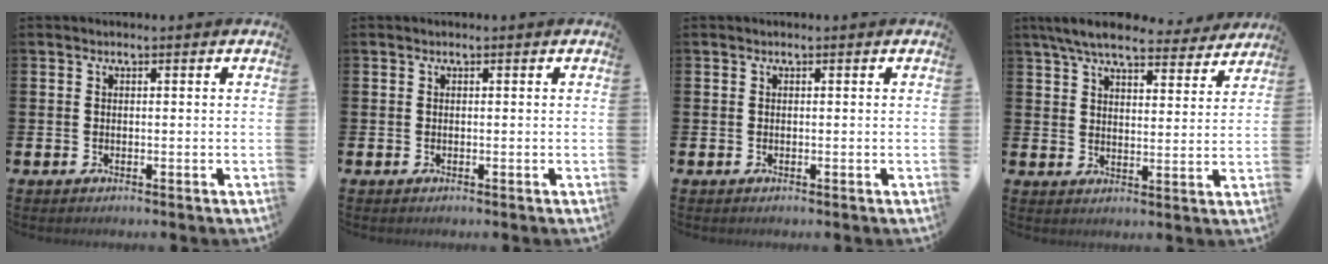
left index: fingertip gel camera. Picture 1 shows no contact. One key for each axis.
{"total": 0.0}
{"total": 0.0}
{"total": 7.5, "fx": 6.9, "fy": 1.5, "fz": 2.6, "tx": -0.059, "ty": -0.035, "tz": 0.120}